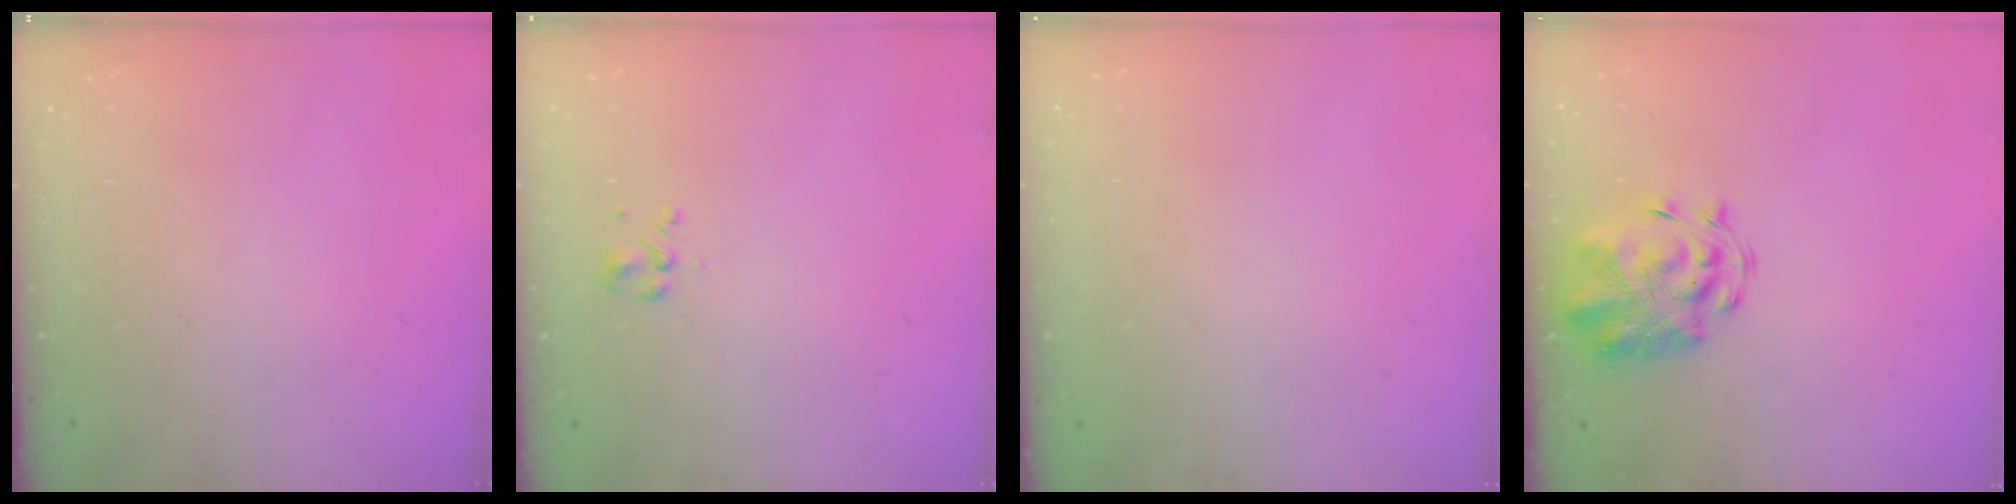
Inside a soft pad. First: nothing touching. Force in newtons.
{"total": 2.0, "press": 1.8, "slide": 0.9}
{"total": 1.8, "press": 1.8, "slide": 0.2}
{"total": 3.7, "press": 3.5, "slide": 1.4}